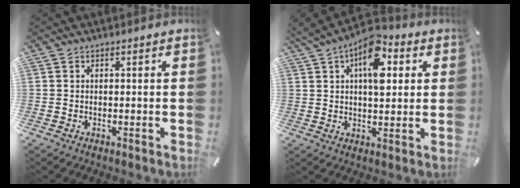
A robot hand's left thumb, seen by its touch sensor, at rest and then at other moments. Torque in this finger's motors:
{"motor_torque": [1.95, 2.26, 1.37, -1.39, 0.47]}